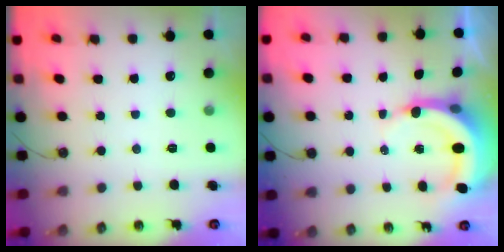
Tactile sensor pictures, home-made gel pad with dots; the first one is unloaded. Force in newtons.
{"total": 6.4, "press": 6.4, "slide": 0.7}